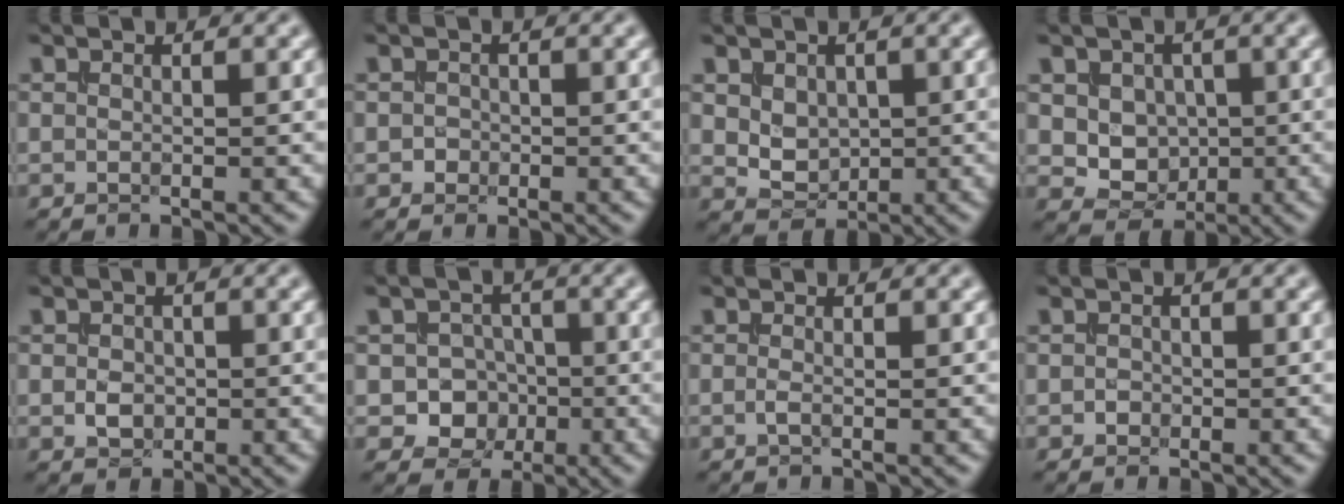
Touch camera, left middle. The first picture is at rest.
{"total": 0.8, "force": [-0.3, 0.8, 0.1], "torque": [0.003, 0.000, -0.007]}
{"total": 2.6, "force": [0.5, 2.0, 1.6], "torque": [-0.034, -0.007, 0.012]}
{"total": 4.5, "force": [0.6, 3.8, 2.2], "torque": [-0.038, -0.008, 0.014]}
{"total": 1.8, "force": [-0.4, 1.4, 1.0], "torque": [-0.019, -0.002, -0.010]}
{"total": 5.2, "force": [-1.5, 4.6, 1.8], "torque": [-0.005, 0.005, -0.045]}
{"total": 0.7, "force": [-0.3, 0.1, 0.6], "torque": [-0.021, -0.002, -0.008]}
{"total": 0.7, "force": [-0.4, 0.6, 0.2], "torque": [-0.001, -0.002, -0.009]}